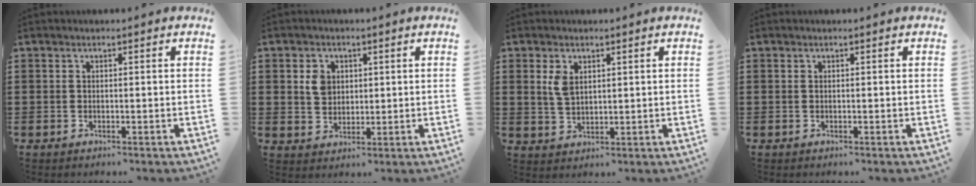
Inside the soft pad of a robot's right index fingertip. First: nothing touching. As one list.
[{"total": 3.6, "force": [1.1, 3.0, 1.8], "torque": [-0.045, 0.012, 0.018]}, {"total": 3.2, "force": [1.3, 1.9, 2.3], "torque": [-0.050, 0.007, 0.023]}, {"total": 0.0}]